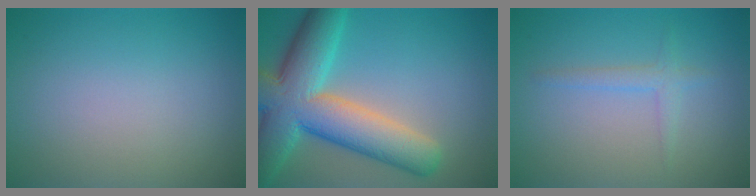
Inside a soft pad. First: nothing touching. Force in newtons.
{"total": 11.1, "press": 11.1, "slide": 0.5}
{"total": 1.5, "press": 1.5, "slide": 0.0}